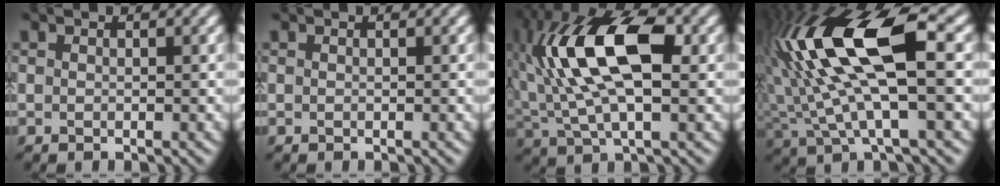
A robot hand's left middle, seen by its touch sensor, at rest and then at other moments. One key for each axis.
{"total": 0.0}
{"total": 11.6, "fx": 2.6, "fy": 5.1, "fz": 10.1, "tx": -0.188, "ty": 0.024, "tz": 0.037}
{"total": 12.6, "fx": 3.1, "fy": 4.6, "fz": 11.3, "tx": -0.237, "ty": 0.015, "tz": 0.053}